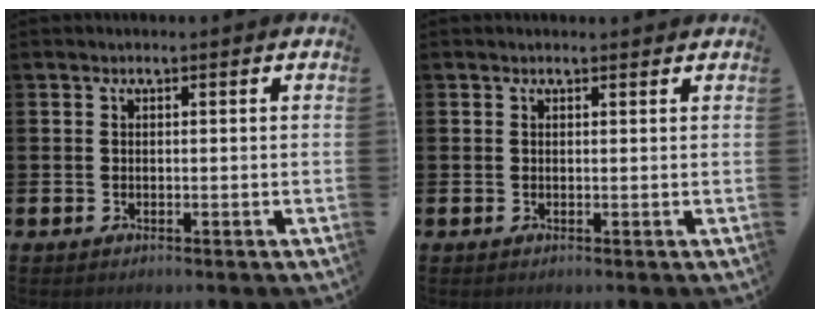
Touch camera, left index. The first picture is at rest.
{"total": 0.5, "force": [0.5, 0.1, 0.2], "torque": [0.007, -0.004, 0.007]}